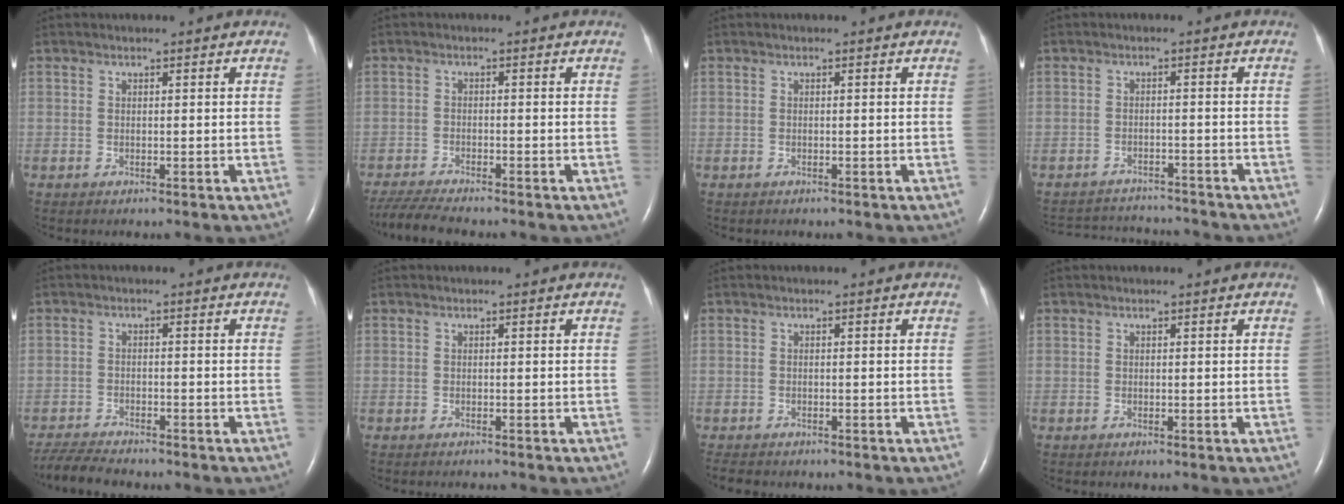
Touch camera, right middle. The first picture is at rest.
{"total": 6.0, "force": [-5.5, -0.1, 2.4], "torque": [-0.047, -0.023, -0.096]}
{"total": 0.0}
{"total": 9.1, "force": [-9.0, 0.9, 0.9], "torque": [-0.021, 0.005, -0.127]}
{"total": 6.2, "force": [-5.9, 0.5, 2.0], "torque": [-0.037, -0.021, -0.100]}
{"total": 1.1, "force": [-1.0, 0.0, 0.3], "torque": [-0.006, -0.003, -0.012]}
{"total": 3.3, "force": [-2.9, 1.0, 1.3], "torque": [-0.023, -0.008, -0.038]}
{"total": 0.0}